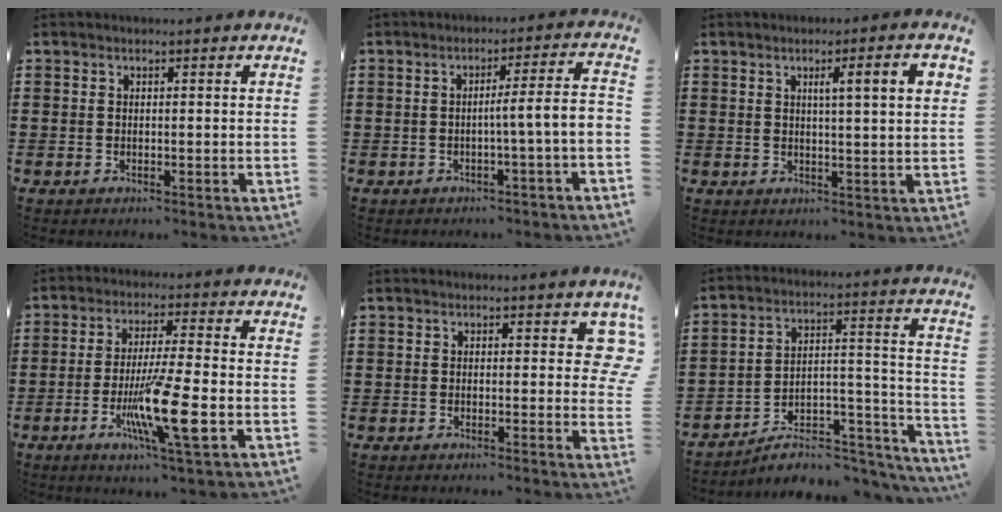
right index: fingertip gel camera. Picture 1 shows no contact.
{"total": 5.0, "force": [-1.4, -0.4, 4.8], "torque": [-0.086, -0.003, -0.028]}
{"total": 5.0, "force": [1.5, 0.3, 4.7], "torque": [-0.084, -0.005, 0.018]}
{"total": 11.9, "force": [-3.7, 1.4, 11.2], "torque": [-0.213, -0.015, -0.066]}
{"total": 3.7, "force": [1.5, 2.1, 2.6], "torque": [-0.018, -0.004, 0.019]}
{"total": 6.7, "force": [-5.4, 2.5, 3.0], "torque": [-0.044, 0.009, -0.100]}